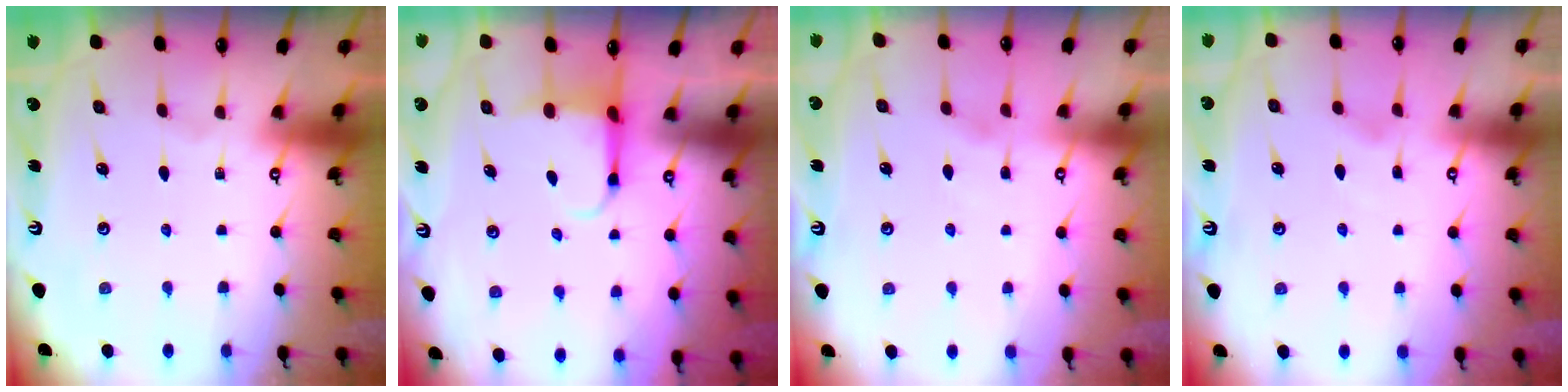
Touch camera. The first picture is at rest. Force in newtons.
{"total": 4.0, "press": 3.8, "slide": 1.0}
{"total": 1.6, "press": 1.5, "slide": 0.4}
{"total": 2.2, "press": 2.2, "slide": 0.5}